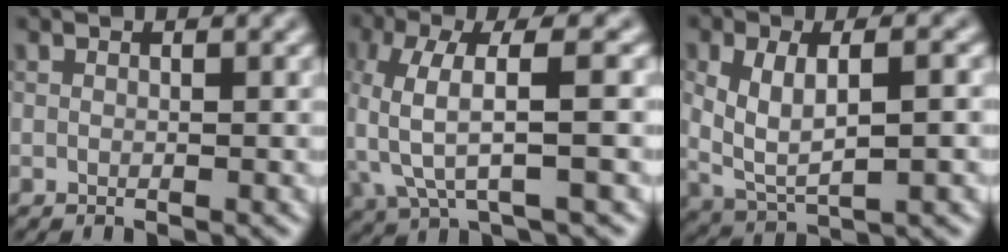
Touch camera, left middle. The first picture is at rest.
{"total": 5.8, "force": [-0.7, 1.6, 5.5], "torque": [-0.130, 0.007, -0.015]}
{"total": 5.3, "force": [0.5, 2.4, 4.7], "torque": [-0.097, -0.001, 0.011]}